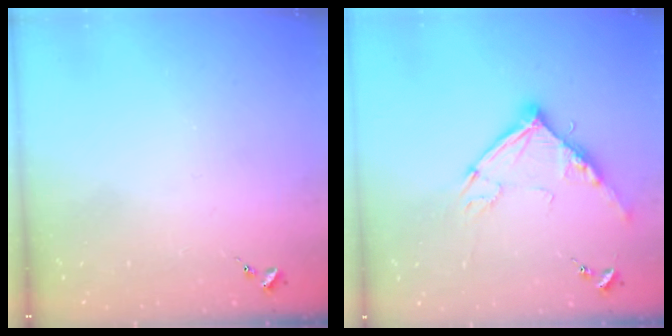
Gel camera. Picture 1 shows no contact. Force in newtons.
{"total": 12.9, "press": 12.8, "slide": 1.3}